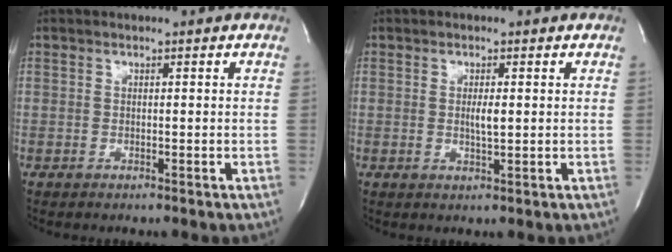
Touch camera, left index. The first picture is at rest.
{"total": 2.1, "force": [0.3, 0.2, 2.0], "torque": [-0.040, -0.002, 0.005]}